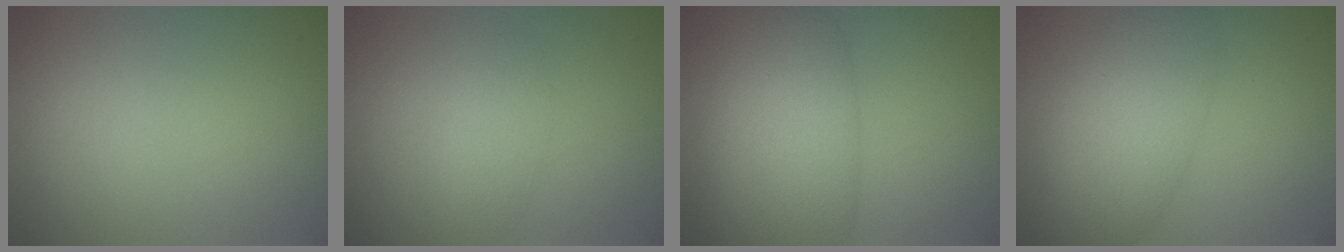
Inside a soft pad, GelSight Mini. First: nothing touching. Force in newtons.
{"total": 1.8, "press": 1.8, "slide": 0.1}
{"total": 7.7, "press": 7.7, "slide": 0.3}
{"total": 5.7, "press": 5.7, "slide": 0.2}